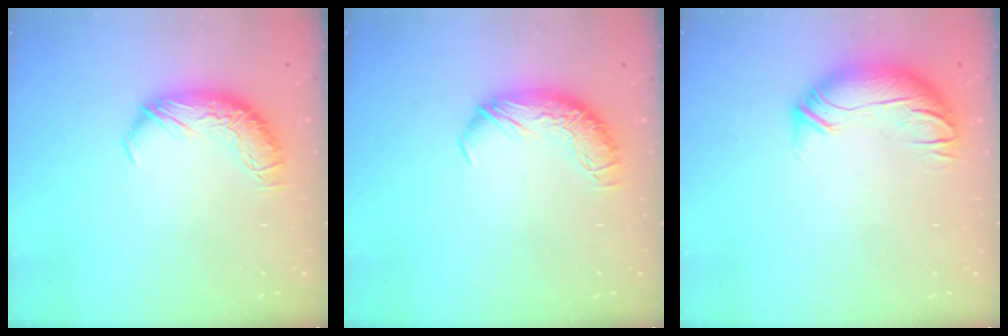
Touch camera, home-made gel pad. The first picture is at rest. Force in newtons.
{"total": 0.0}
{"total": 3.3, "press": 1.8, "slide": 2.8}